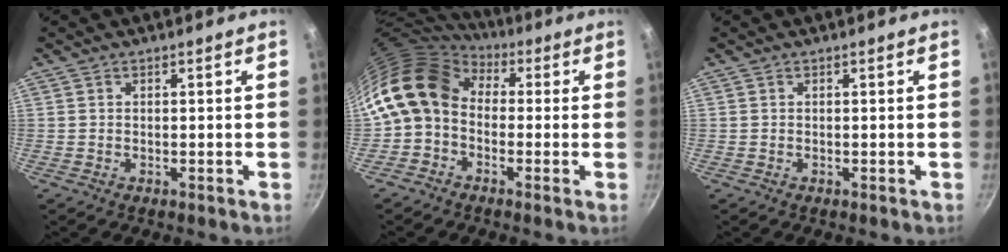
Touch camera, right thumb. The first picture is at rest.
{"total": 12.0, "force": [0.8, 9.2, 7.5], "torque": [-0.123, 0.028, -0.010]}
{"total": 0.0}